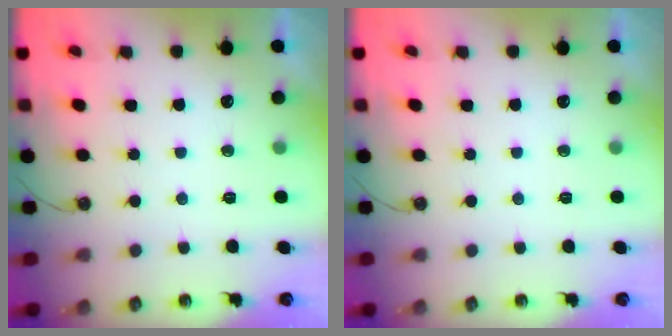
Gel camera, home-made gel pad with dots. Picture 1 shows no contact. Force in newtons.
{"total": 0.0}